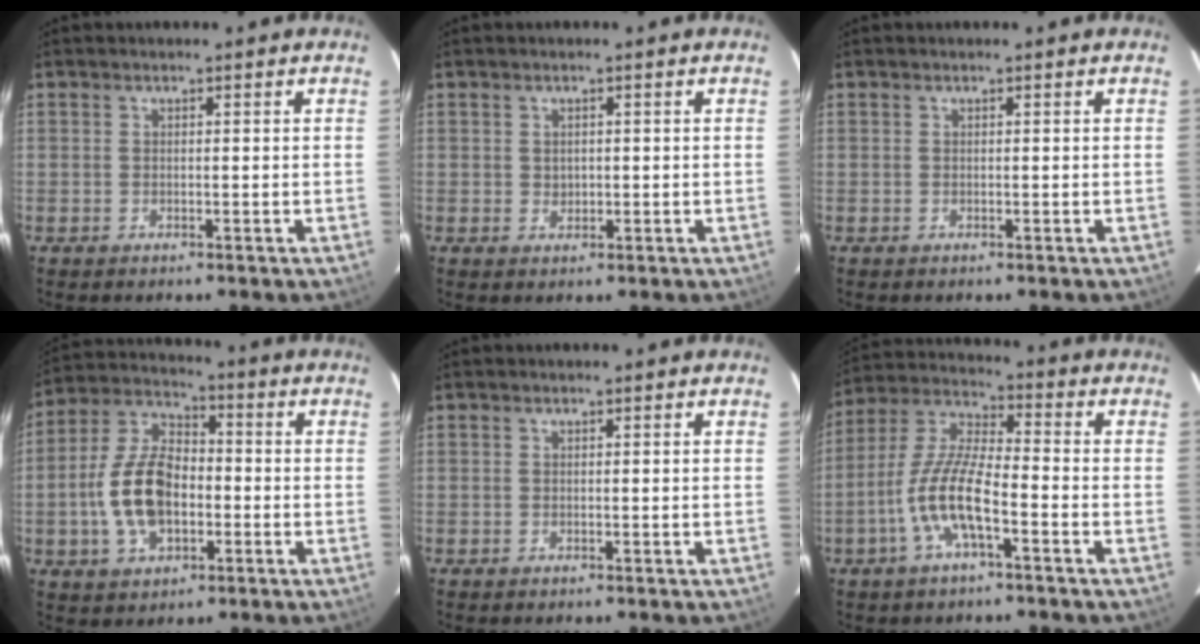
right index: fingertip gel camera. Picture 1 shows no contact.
{"total": 1.5, "force": [0.2, 1.3, 0.6], "torque": [-0.007, 0.004, 0.006]}
{"total": 0.0}
{"total": 13.6, "force": [-2.7, 8.1, 10.6], "torque": [-0.218, 0.019, -0.046]}
{"total": 0.0}
{"total": 11.4, "force": [-4.6, 2.8, 10.1], "torque": [-0.217, 0.002, -0.091]}